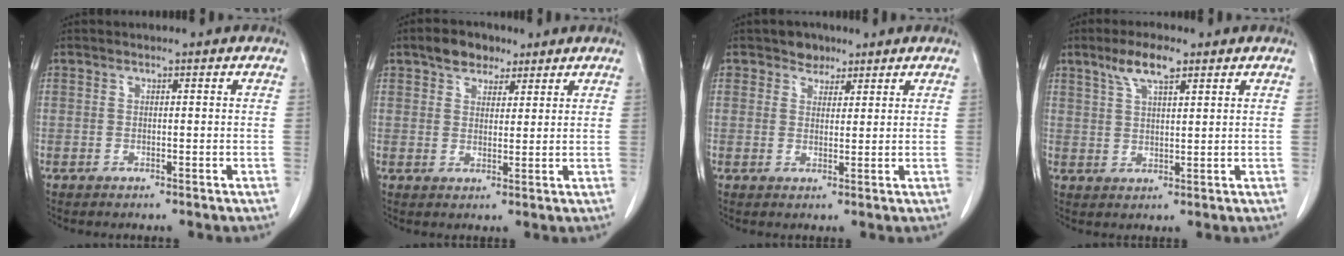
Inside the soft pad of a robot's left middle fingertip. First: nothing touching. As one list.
[{"total": 5.0, "force": [3.4, 3.0, 2.1], "torque": [-0.035, 0.013, 0.060]}, {"total": 2.9, "force": [2.0, 2.0, 0.3], "torque": [-0.003, 0.003, 0.029]}, {"total": 5.7, "force": [3.7, 1.3, 4.1], "torque": [-0.086, 0.009, 0.068]}]